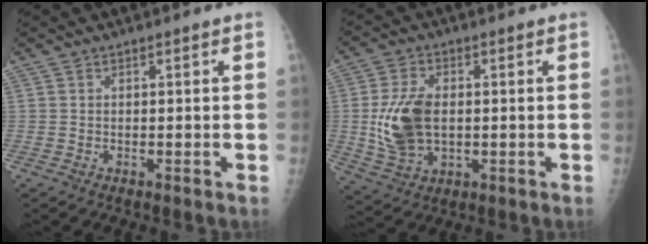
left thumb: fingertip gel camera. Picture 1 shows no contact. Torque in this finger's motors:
{"motor_torque": [0.00, 0.28, 0.52, 0.30, 0.30]}